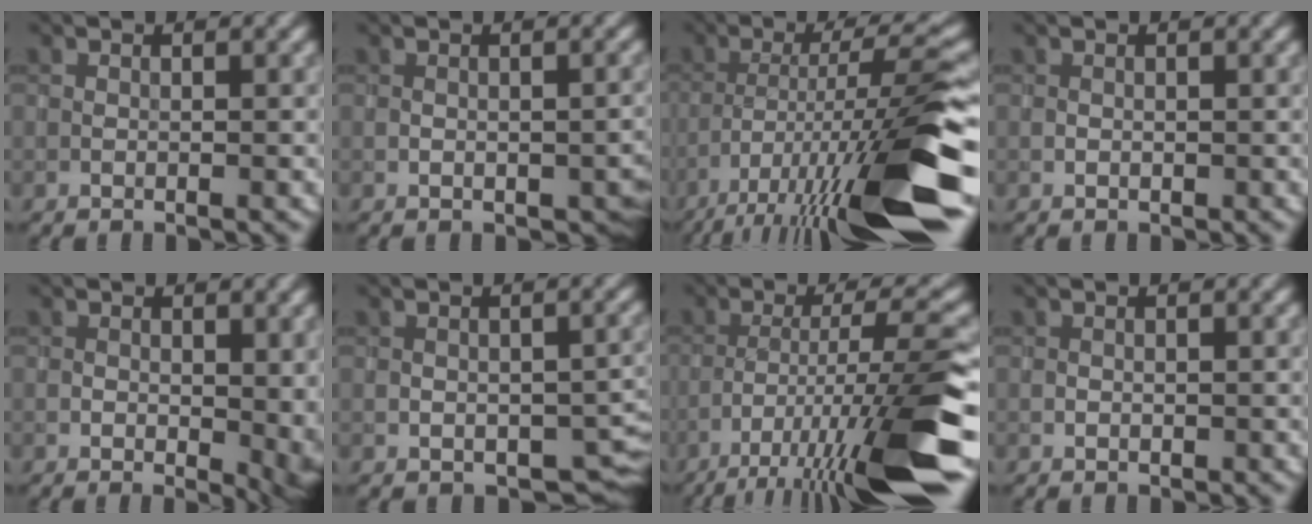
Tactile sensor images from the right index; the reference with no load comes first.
{"total": 1.9, "force": [-0.6, 1.1, 1.5], "torque": [-0.020, -0.009, 0.000]}
{"total": 14.0, "force": [-7.0, 2.0, 11.9], "torque": [-0.200, 0.002, -0.111]}
{"total": 0.0}
{"total": 4.5, "force": [-0.1, 1.9, 4.1], "torque": [-0.042, -0.009, 0.001]}
{"total": 3.5, "force": [-1.1, 2.0, 2.6], "torque": [-0.031, -0.011, -0.008]}
{"total": 12.7, "force": [-6.6, 1.3, 10.8], "torque": [-0.171, 0.006, -0.105]}
{"total": 0.0}